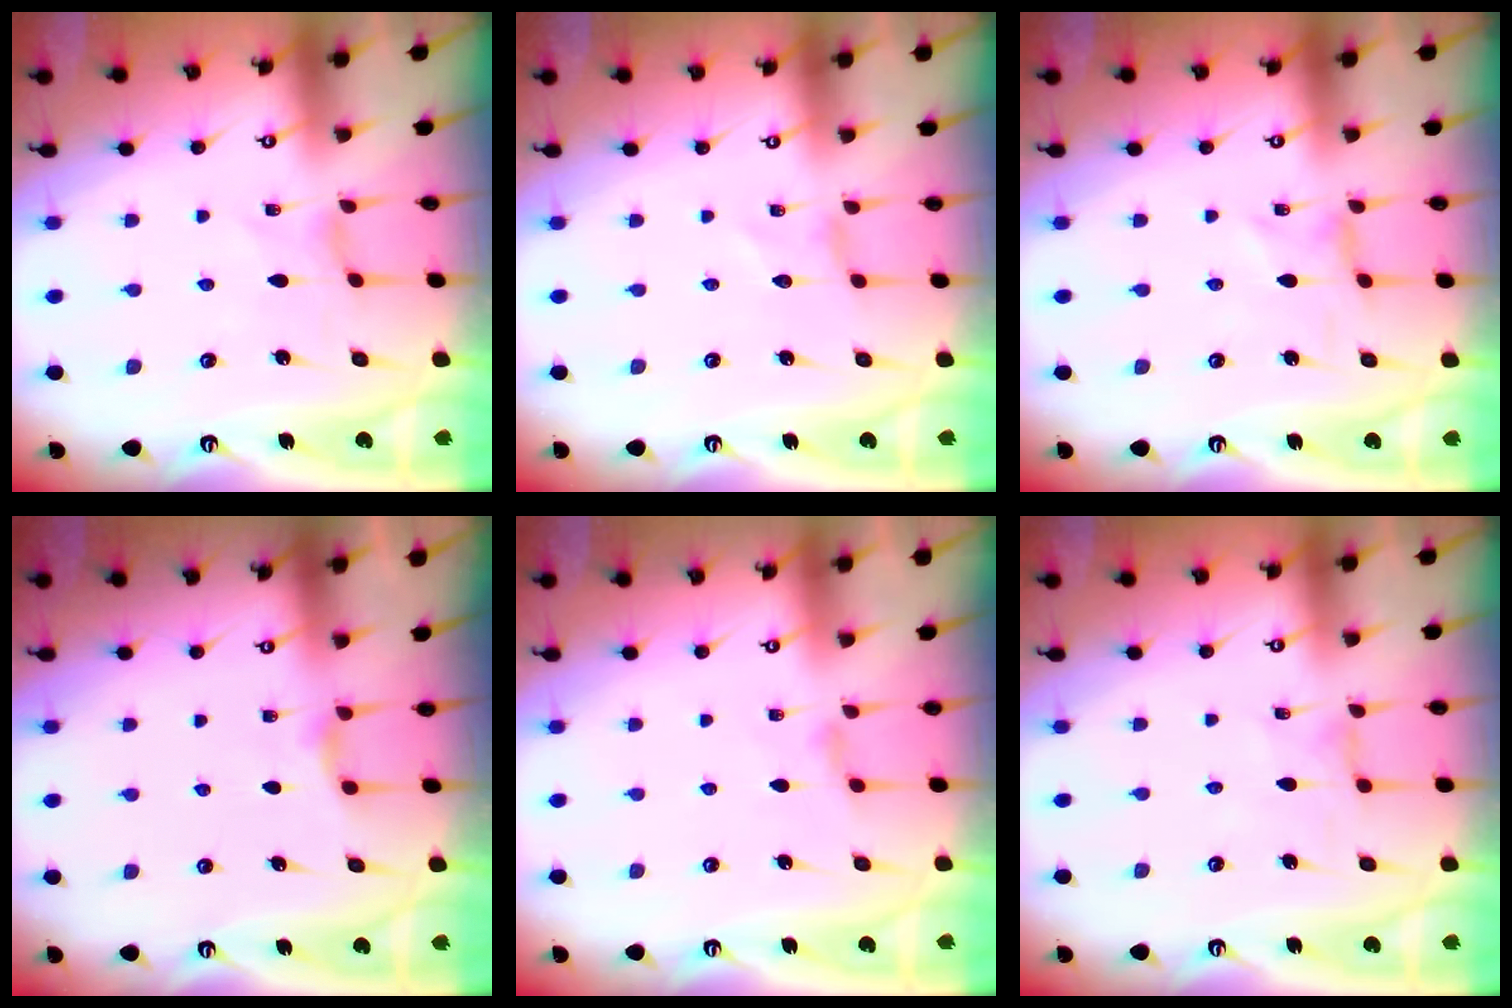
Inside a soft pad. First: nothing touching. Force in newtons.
{"total": 0.0}
{"total": 0.0}
{"total": 2.6, "press": 2.5, "slide": 0.4}
{"total": 3.7, "press": 3.6, "slide": 0.5}
{"total": 1.6, "press": 1.6, "slide": 0.1}